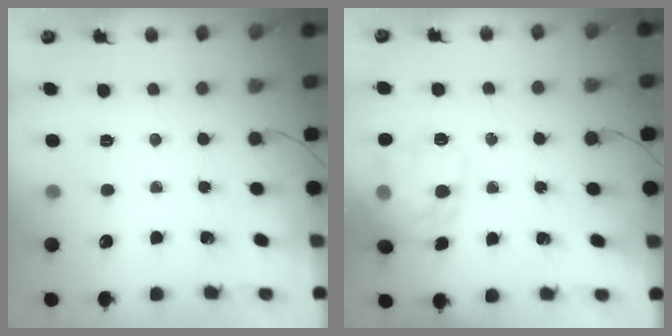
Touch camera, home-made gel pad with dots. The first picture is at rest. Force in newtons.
{"total": 17.3, "press": 17.3, "slide": 1.4}